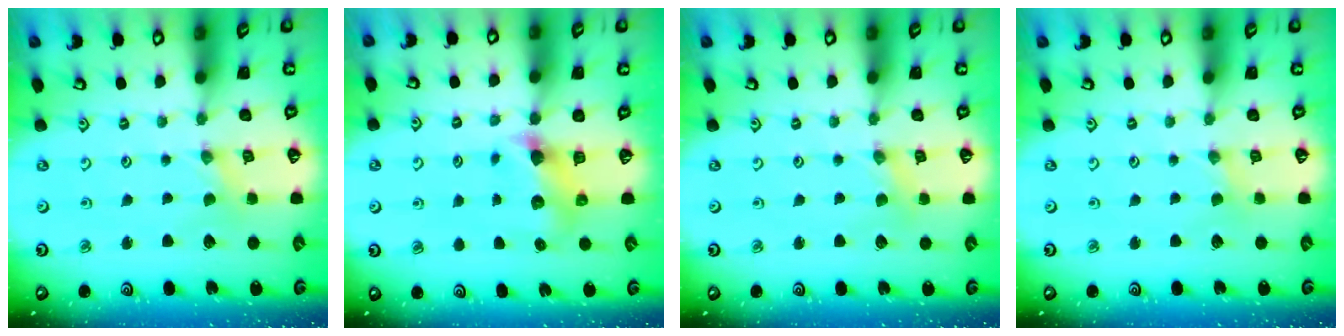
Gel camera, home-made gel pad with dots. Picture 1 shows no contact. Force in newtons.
{"total": 6.0, "press": 6.0, "slide": 0.5}
{"total": 1.0, "press": 0.9, "slide": 0.3}
{"total": 0.7, "press": 0.7, "slide": 0.1}